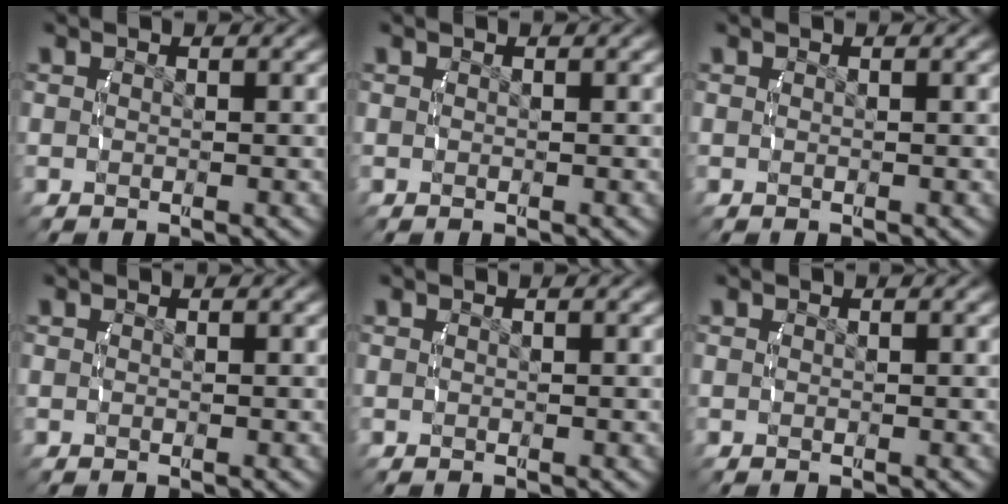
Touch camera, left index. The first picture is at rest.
{"total": 0.0}
{"total": 0.0}
{"total": 0.0}
{"total": 0.0}
{"total": 0.0}